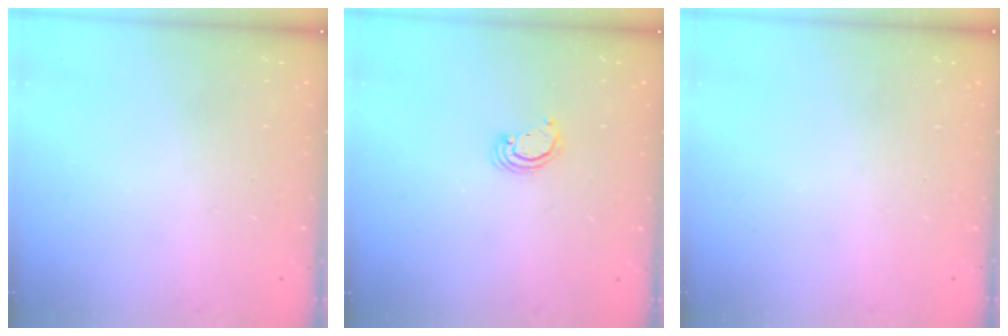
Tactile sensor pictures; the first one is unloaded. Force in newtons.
{"total": 2.3, "press": 2.3, "slide": 0.3}
{"total": 0.0}